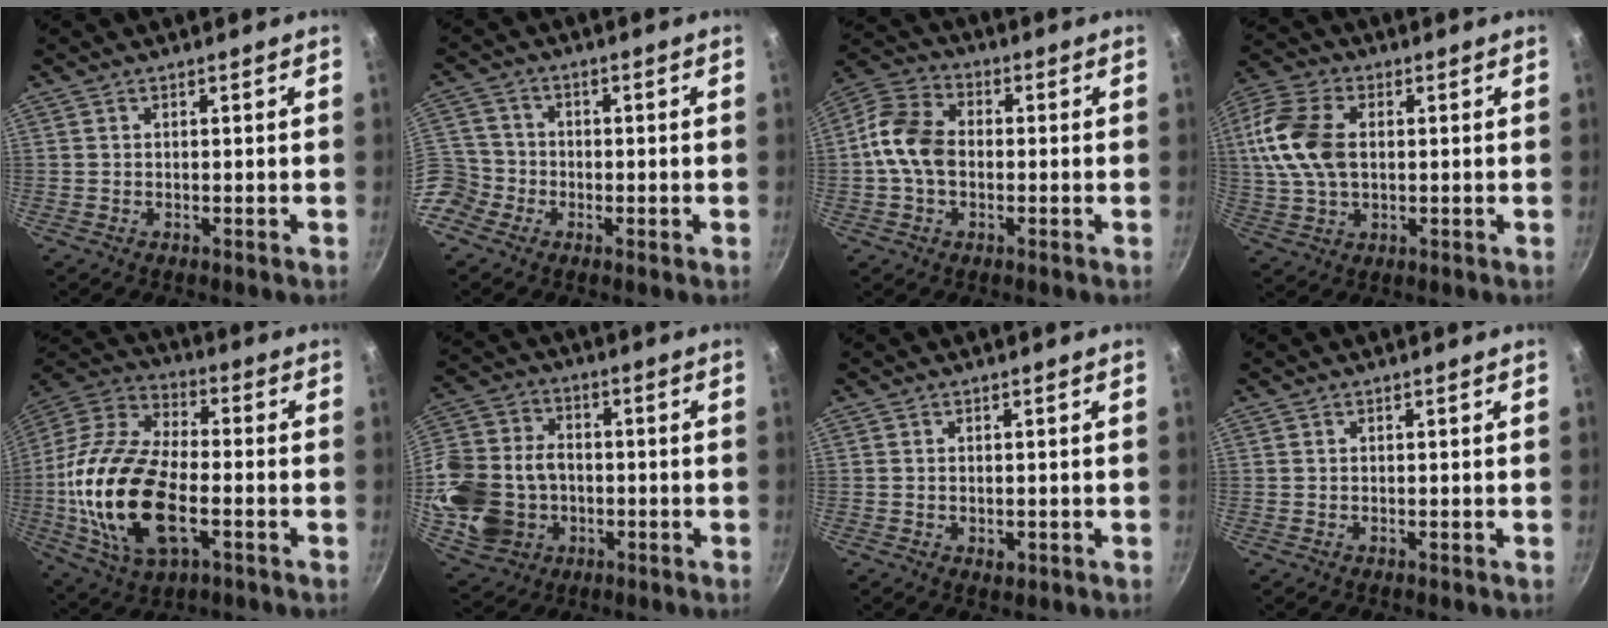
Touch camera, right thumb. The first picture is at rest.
{"total": 7.7, "force": [-3.5, 6.6, 1.9], "torque": [-0.012, 0.038, -0.078]}
{"total": 10.5, "force": [-0.7, 7.5, 7.2], "torque": [-0.123, 0.029, -0.031]}
{"total": 13.7, "force": [1.6, 8.7, 10.4], "torque": [-0.202, 0.015, 0.022]}
{"total": 23.1, "force": [-4.3, 12.2, 19.2], "torque": [-0.379, 0.023, -0.084]}
{"total": 19.4, "force": [-3.0, 15.4, 11.4], "torque": [-0.226, 0.029, -0.042]}
{"total": 1.7, "force": [-0.3, 1.2, 1.2], "torque": [-0.015, -0.003, -0.004]}
{"total": 0.0}